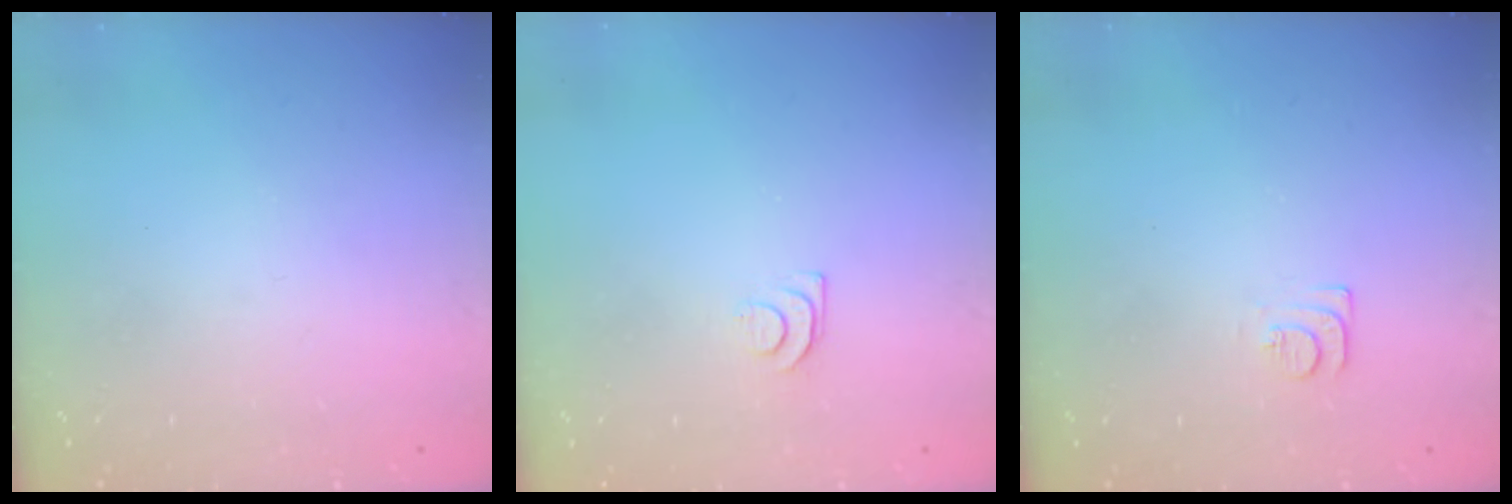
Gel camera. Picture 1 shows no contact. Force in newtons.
{"total": 4.2, "press": 4.2, "slide": 0.5}
{"total": 6.7, "press": 6.7, "slide": 0.6}